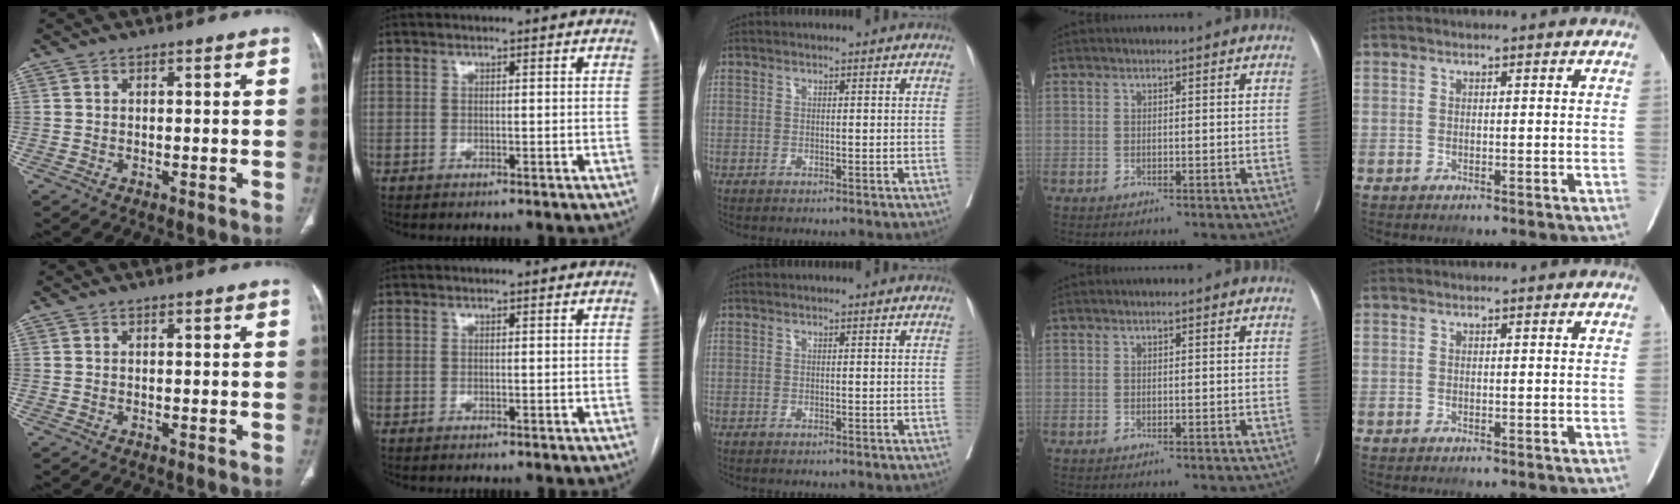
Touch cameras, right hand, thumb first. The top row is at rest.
{}